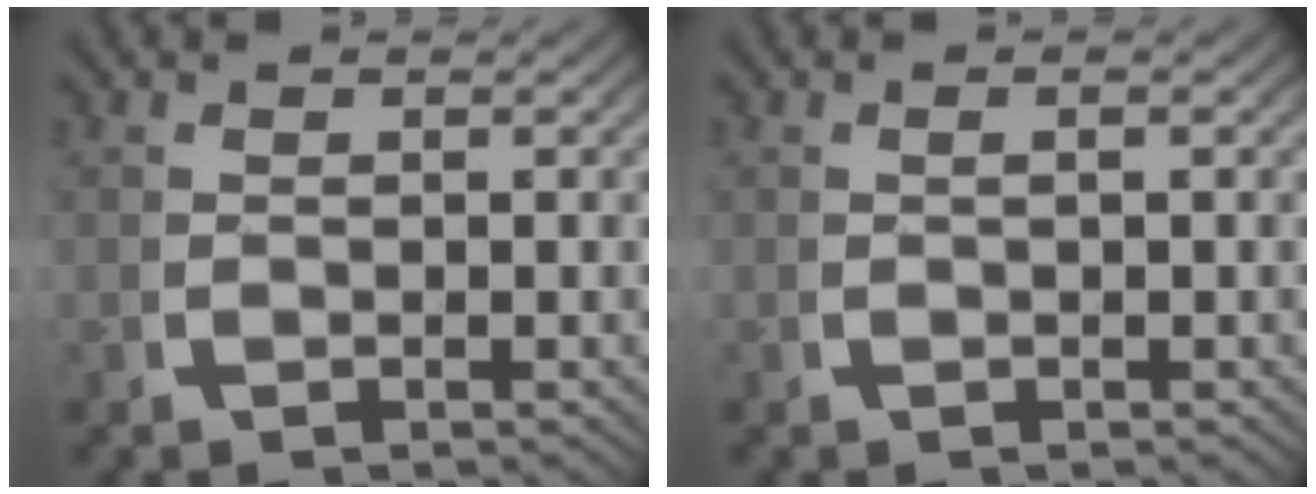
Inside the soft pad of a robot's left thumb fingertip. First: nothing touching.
{"total": 0.7, "force": [-0.1, -0.1, 0.7], "torque": [-0.010, 0.006, -0.003]}